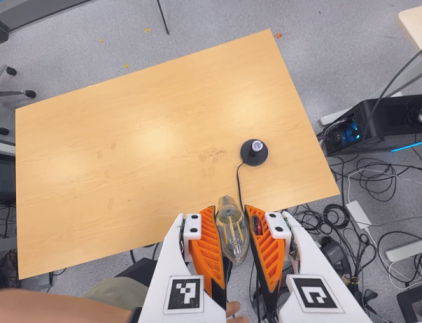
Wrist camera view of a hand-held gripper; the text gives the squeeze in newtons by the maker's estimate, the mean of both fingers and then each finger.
{"total": 20.9, "left": 22.8, "right": 19.0}